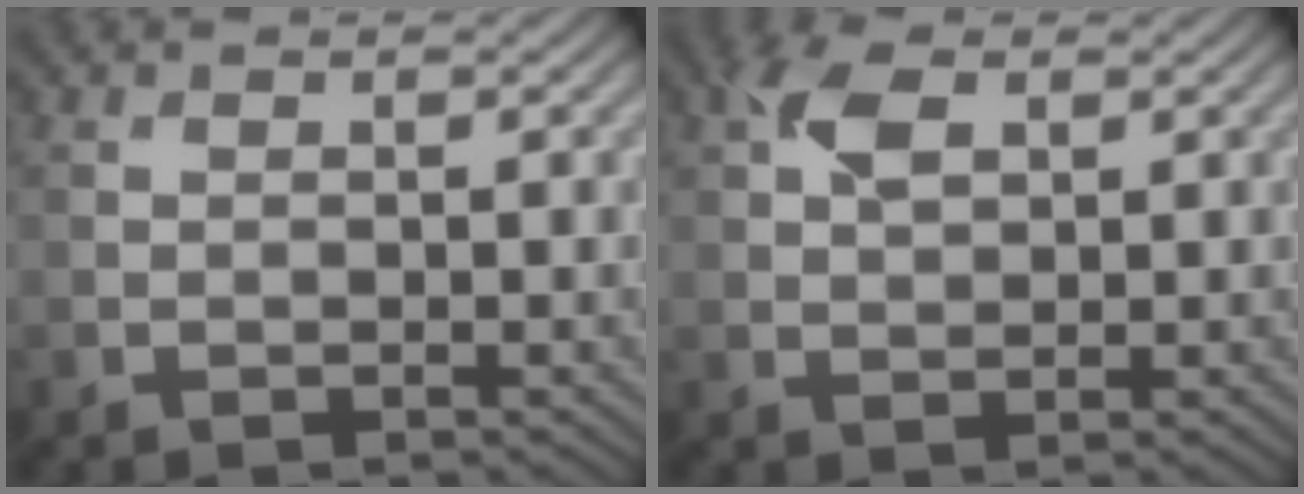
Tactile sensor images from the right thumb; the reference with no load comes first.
{"total": 4.0, "force": [1.6, 2.3, 2.8], "torque": [-0.064, 0.008, 0.027]}